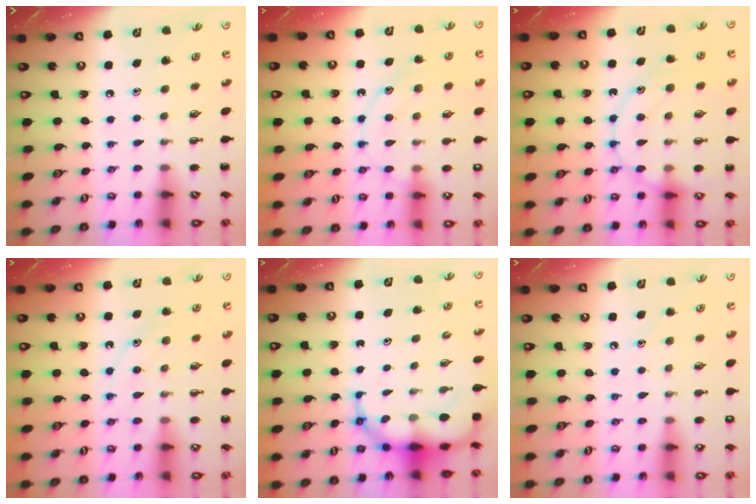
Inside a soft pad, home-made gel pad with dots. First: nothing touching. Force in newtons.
{"total": 11.9, "press": 11.8, "slide": 0.6}
{"total": 12.6, "press": 12.6, "slide": 0.9}
{"total": 10.6, "press": 10.5, "slide": 0.7}
{"total": 10.9, "press": 10.5, "slide": 2.9}
{"total": 7.1, "press": 6.8, "slide": 2.0}